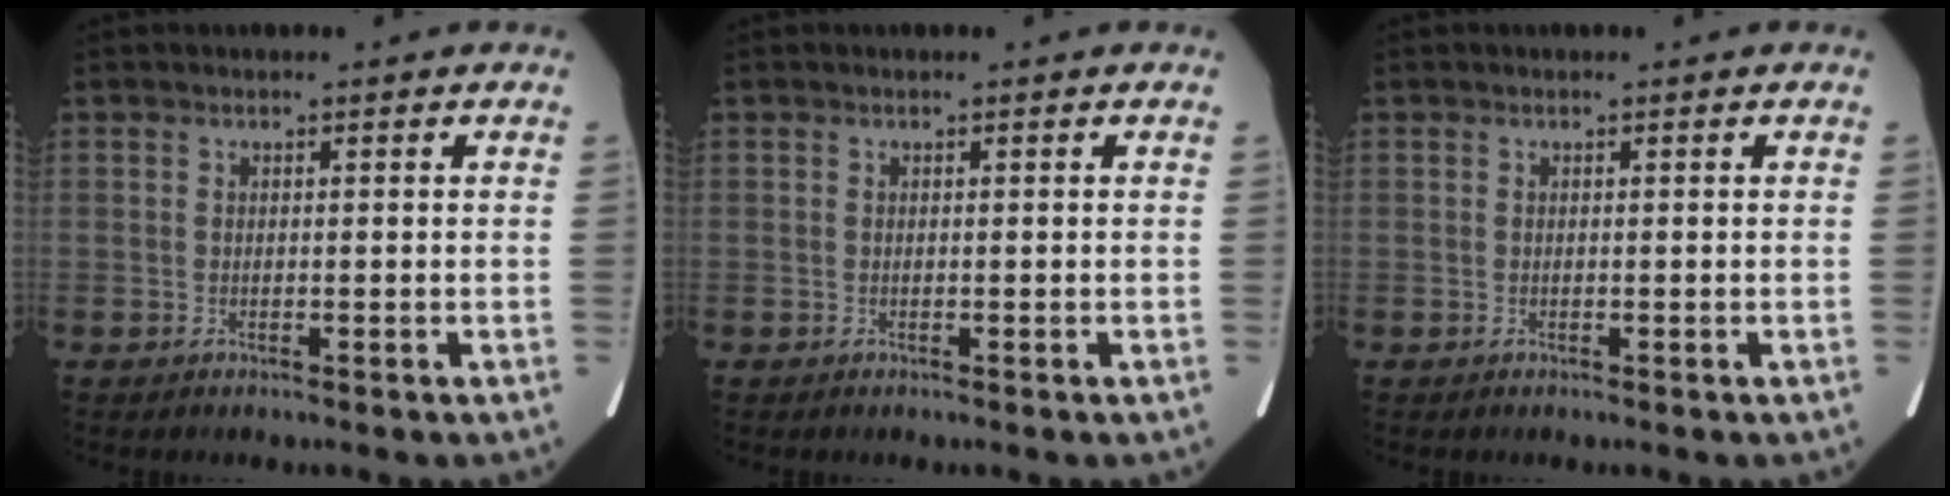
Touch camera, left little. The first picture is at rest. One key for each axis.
{"total": 0.0}
{"total": 0.0}